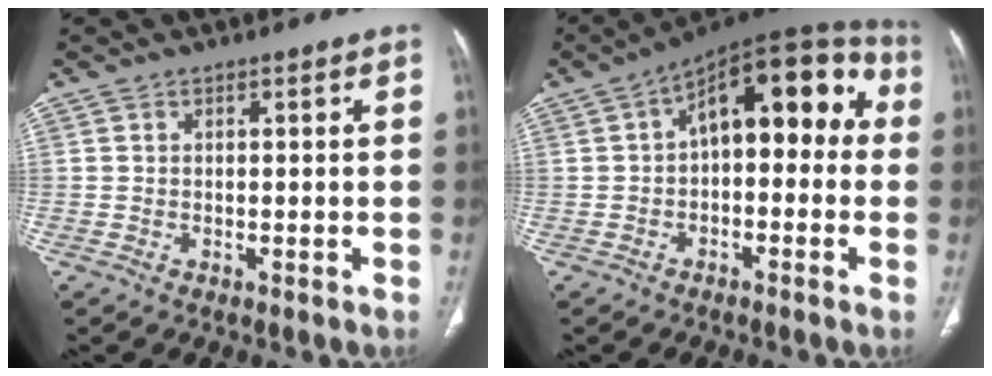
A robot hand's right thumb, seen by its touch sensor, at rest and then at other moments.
{"total": 16.4, "force": [1.9, 8.6, 13.9], "torque": [-0.146, 0.053, 0.014]}